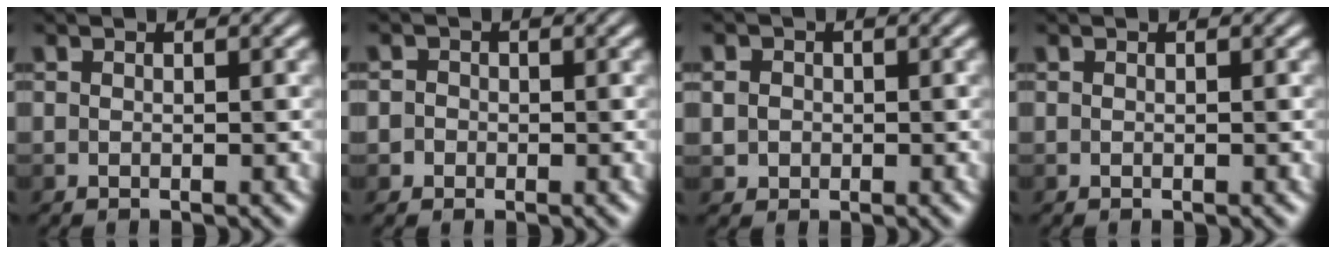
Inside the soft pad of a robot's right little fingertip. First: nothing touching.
{"total": 1.4, "force": [-0.4, 1.3, 0.1], "torque": [-0.003, -0.002, -0.012]}
{"total": 1.9, "force": [0.3, 1.8, 0.6], "torque": [-0.023, 0.004, -0.003]}
{"total": 0.0}